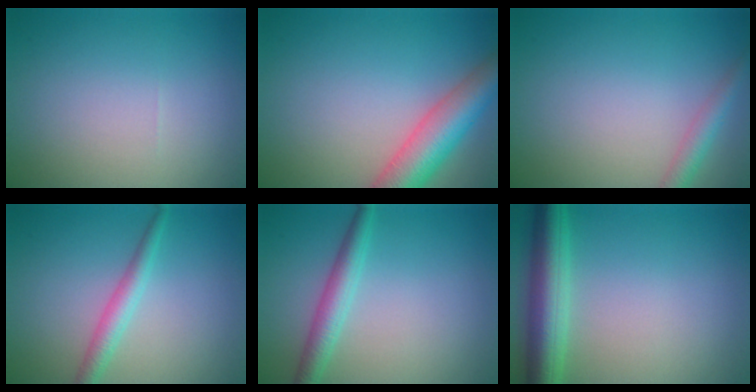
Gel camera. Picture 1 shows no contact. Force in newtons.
{"total": 6.5, "press": 6.5, "slide": 0.3}
{"total": 2.2, "press": 2.2, "slide": 0.1}
{"total": 2.3, "press": 2.3, "slide": 0.1}
{"total": 2.8, "press": 2.8, "slide": 0.0}
{"total": 5.7, "press": 5.7, "slide": 0.2}